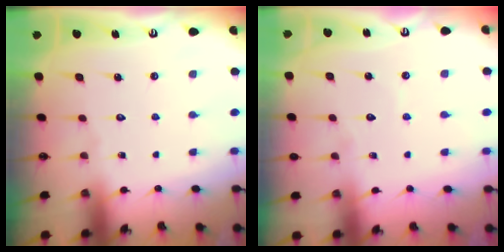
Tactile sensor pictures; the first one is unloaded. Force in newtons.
{"total": 2.5, "press": 2.5, "slide": 0.2}